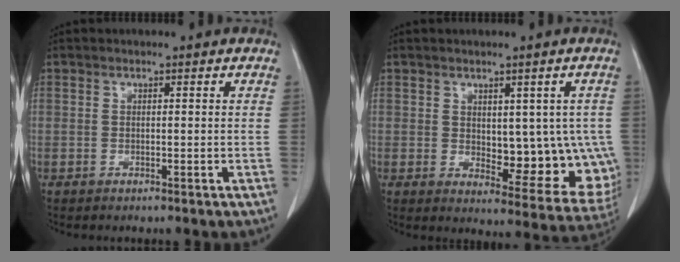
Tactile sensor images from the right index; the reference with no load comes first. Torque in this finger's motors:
{"motor_torque": [0.28, 0.13, 0.09, 0.02]}